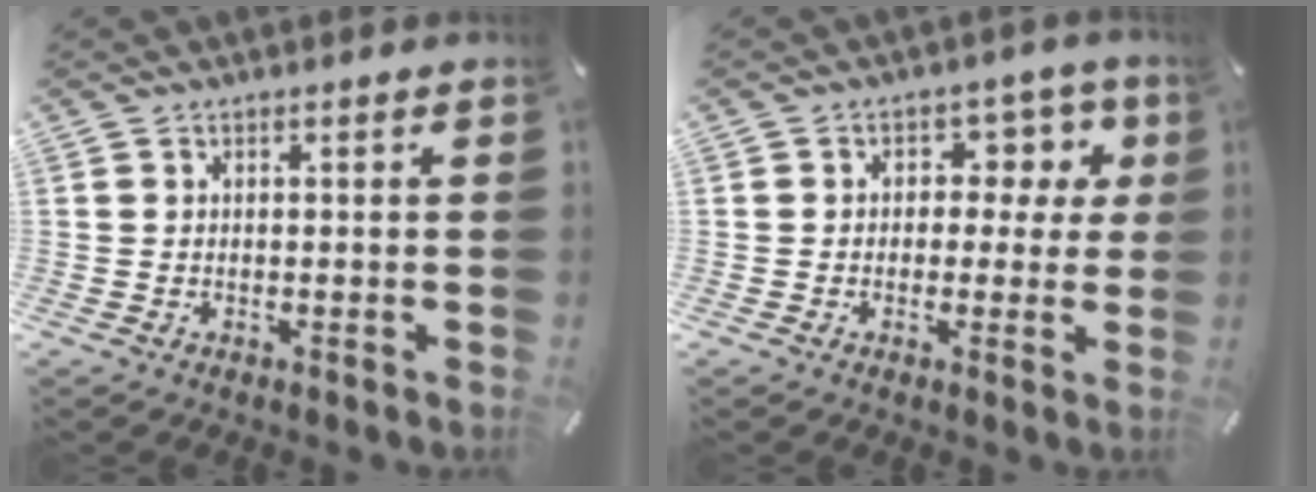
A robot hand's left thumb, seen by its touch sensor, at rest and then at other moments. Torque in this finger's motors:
{"motor_torque": [0.10, 0.07, 0.25, 0.13, -0.02]}